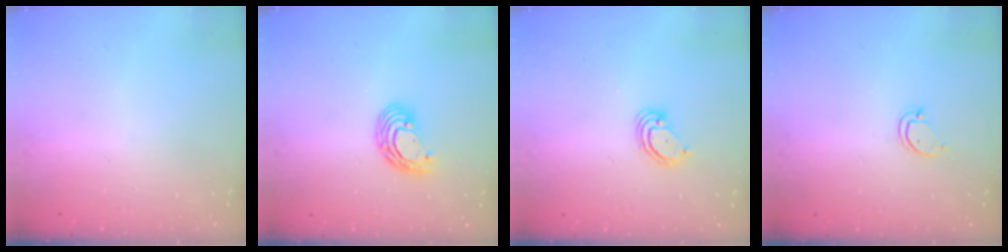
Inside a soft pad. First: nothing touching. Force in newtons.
{"total": 7.8, "press": 7.7, "slide": 1.2}
{"total": 3.8, "press": 3.8, "slide": 0.3}
{"total": 2.6, "press": 2.6, "slide": 0.3}